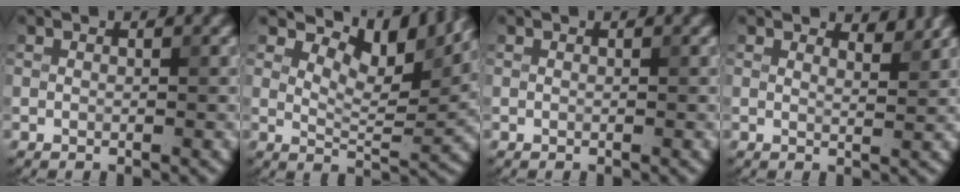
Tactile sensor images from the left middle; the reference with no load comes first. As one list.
[{"total": 7.7, "force": [5.0, 3.2, 4.9], "torque": [-0.070, 0.003, 0.081]}, {"total": 0.0}, {"total": 1.9, "force": [1.9, 0.2, 0.4], "torque": [-0.007, -0.002, 0.020]}]